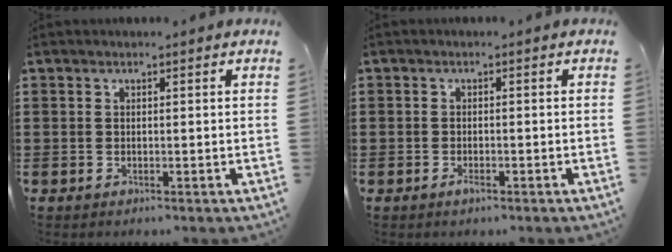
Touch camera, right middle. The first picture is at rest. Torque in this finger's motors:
{"motor_torque": [-0.74, 1.40, -0.41, -0.12]}